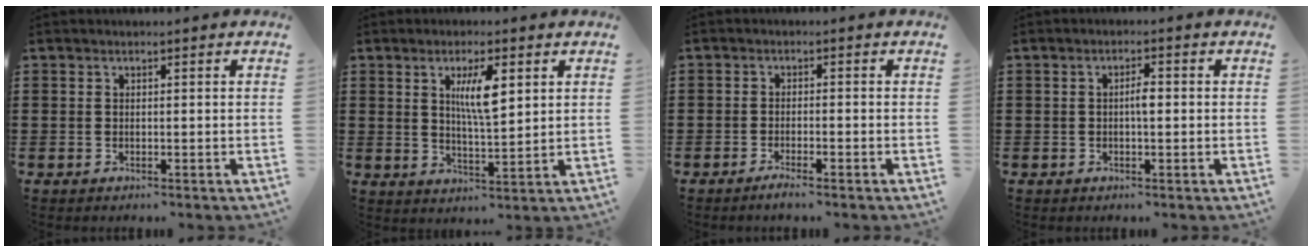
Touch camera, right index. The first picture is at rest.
{"total": 6.1, "force": [2.1, 1.6, 5.5], "torque": [-0.105, 0.002, 0.032]}
{"total": 1.6, "force": [-1.2, -0.1, 0.9], "torque": [-0.015, -0.003, -0.022]}
{"total": 2.2, "force": [-0.1, 0.7, 2.1], "torque": [-0.040, 0.001, -0.003]}